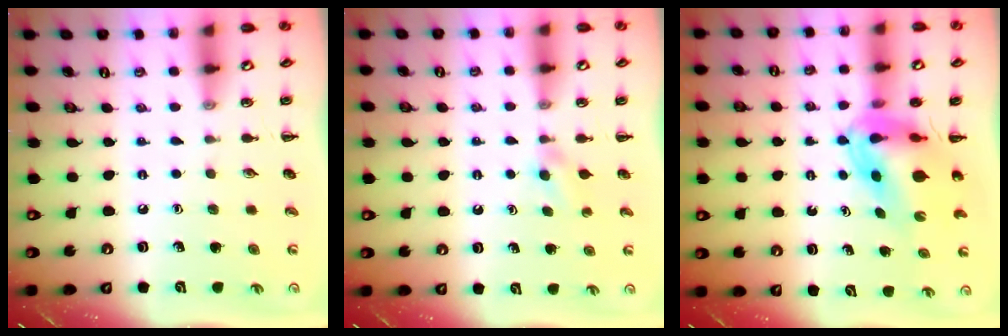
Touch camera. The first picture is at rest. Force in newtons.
{"total": 2.0, "press": 1.8, "slide": 0.9}
{"total": 7.9, "press": 7.5, "slide": 2.6}